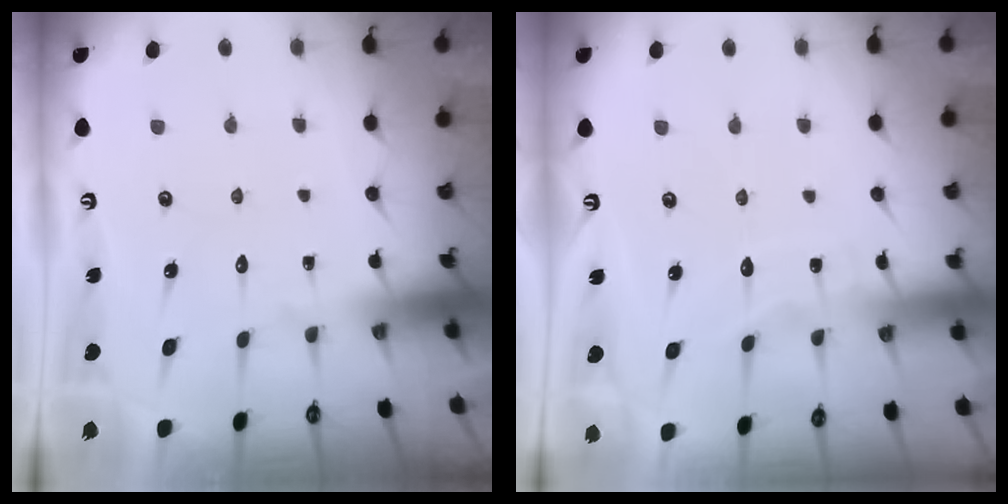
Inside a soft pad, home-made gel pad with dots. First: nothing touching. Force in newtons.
{"total": 4.0, "press": 3.9, "slide": 0.5}